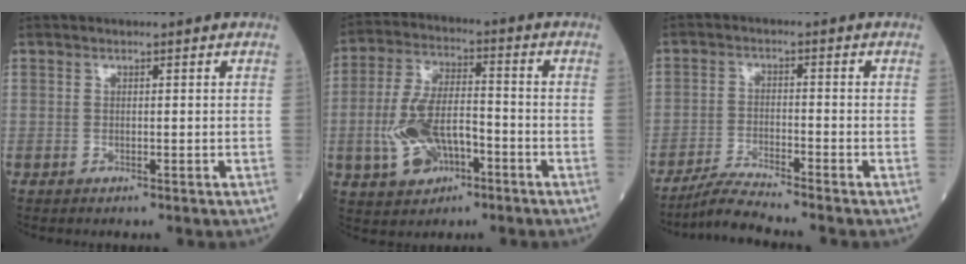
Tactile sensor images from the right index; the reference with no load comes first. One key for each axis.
{"total": 10.7, "fx": -3.4, "fy": 5.3, "fz": 8.6, "tx": -0.188, "ty": 0.011, "tz": -0.059}
{"total": 4.8, "fx": -4.4, "fy": -1.5, "fz": 1.4, "tx": -0.033, "ty": -0.021, "tz": -0.088}